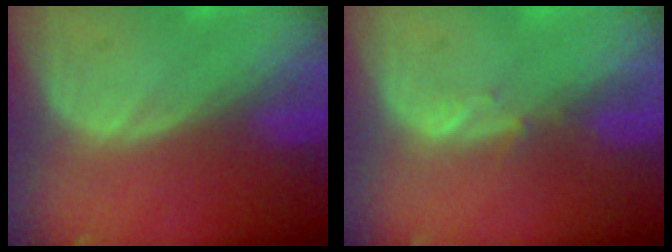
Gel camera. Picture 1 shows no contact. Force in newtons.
{"total": 1.4, "press": 1.2, "slide": 0.6}